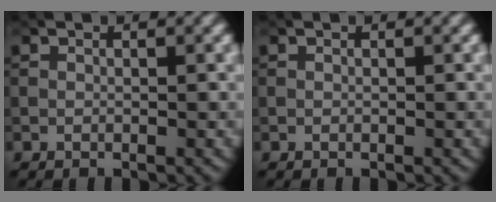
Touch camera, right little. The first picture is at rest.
{"total": 0.0}